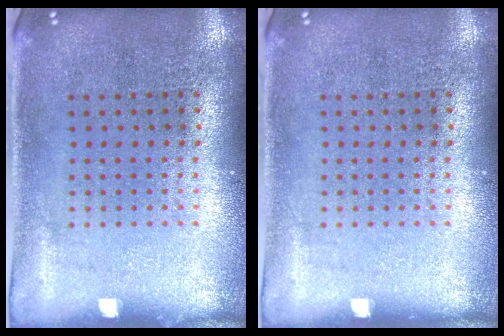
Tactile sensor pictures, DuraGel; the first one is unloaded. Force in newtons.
{"total": 0.0}